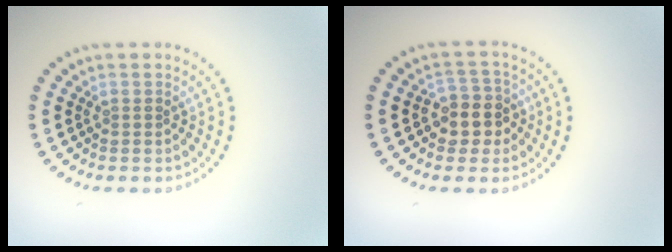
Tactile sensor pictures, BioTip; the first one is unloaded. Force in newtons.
{"total": 3.1, "press": 2.8, "slide": 1.3}